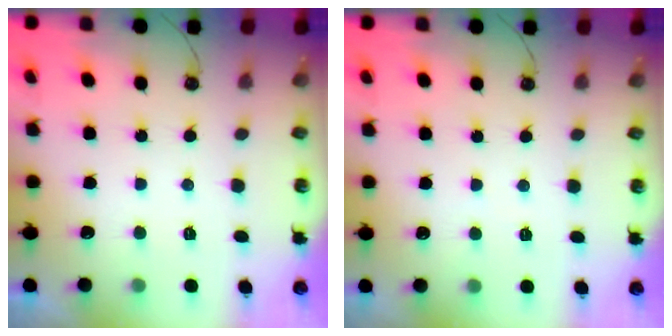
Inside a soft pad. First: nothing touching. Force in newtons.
{"total": 2.4, "press": 2.4, "slide": 0.4}